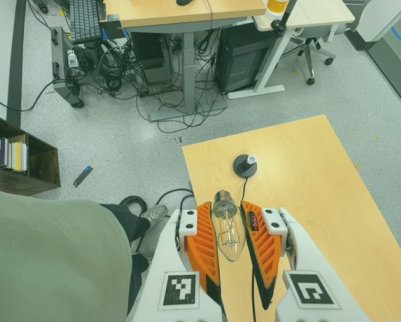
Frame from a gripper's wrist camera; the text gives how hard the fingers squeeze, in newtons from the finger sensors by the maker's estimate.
{"total": 19.5, "left": 21.1, "right": 17.8}